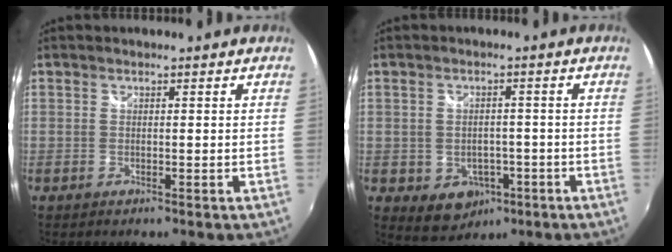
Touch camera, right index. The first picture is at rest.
{"total": 7.6, "force": [-3.1, 6.1, 3.3], "torque": [-0.080, -0.006, -0.027]}